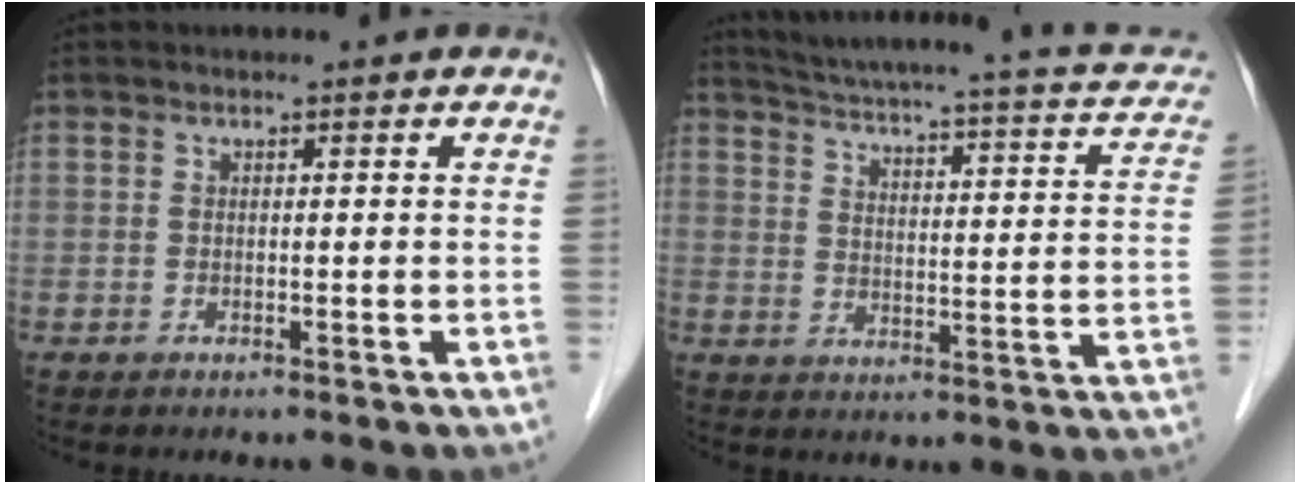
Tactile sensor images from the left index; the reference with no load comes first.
{"total": 20.1, "force": [15.7, 4.5, 11.7], "torque": [-0.169, 0.009, 0.186]}